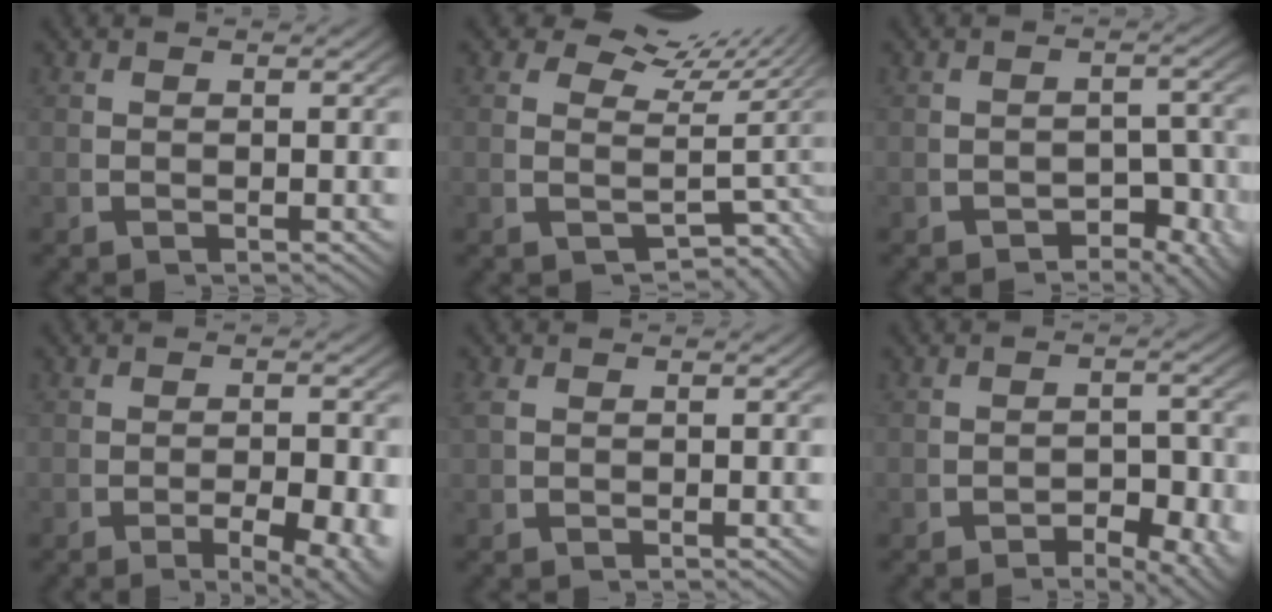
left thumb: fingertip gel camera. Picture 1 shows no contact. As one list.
[{"total": 6.0, "force": [1.2, 4.4, 3.9], "torque": [-0.045, -0.015, 0.024]}, {"total": 3.3, "force": [-2.1, 1.9, 1.8], "torque": [-0.023, -0.015, -0.034]}, {"total": 5.8, "force": [-2.1, 2.6, 4.8], "torque": [-0.074, -0.022, -0.027]}, {"total": 0.7, "force": [0.4, 0.4, 0.4], "torque": [-0.016, -0.004, 0.014]}, {"total": 5.3, "force": [-2.9, 2.9, 3.3], "torque": [-0.048, -0.025, -0.040]}]